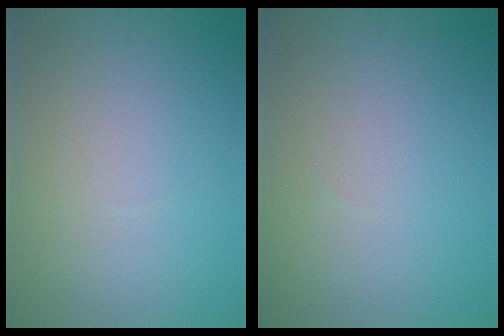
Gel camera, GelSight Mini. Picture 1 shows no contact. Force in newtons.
{"total": 0.0}